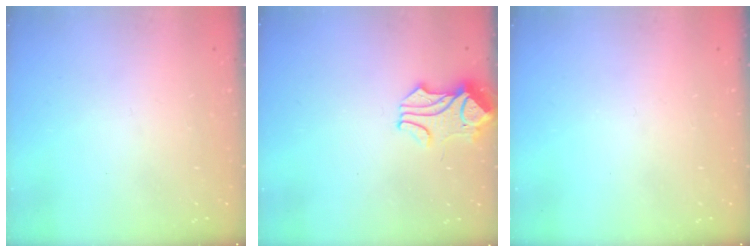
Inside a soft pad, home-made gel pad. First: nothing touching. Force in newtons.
{"total": 1.4, "press": 0.6, "slide": 1.2}
{"total": 0.0}